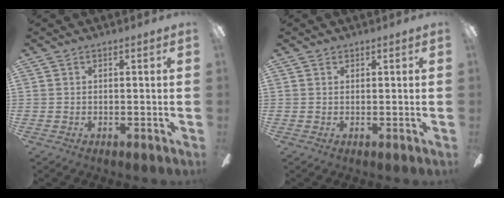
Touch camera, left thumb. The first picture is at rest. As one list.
[{"total": 0.6, "force": [0.4, 0.3, 0.0], "torque": [-0.001, 0.001, 0.008]}]